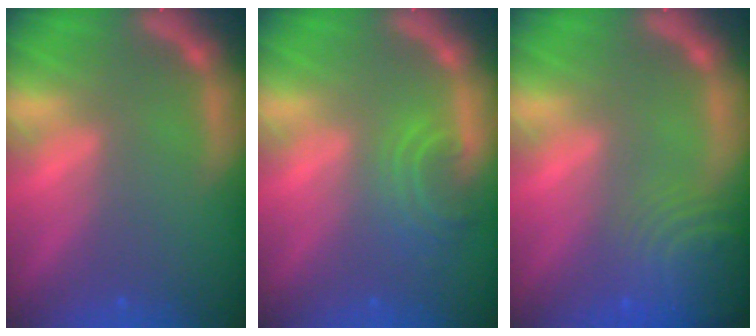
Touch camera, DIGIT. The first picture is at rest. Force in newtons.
{"total": 3.5}
{"total": 8.5}